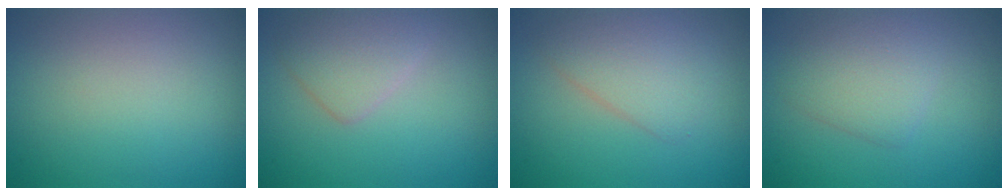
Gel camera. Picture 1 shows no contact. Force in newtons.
{"total": 2.7, "press": 2.7, "slide": 0.2}
{"total": 3.0, "press": 3.0, "slide": 0.1}
{"total": 3.0, "press": 3.0, "slide": 0.0}